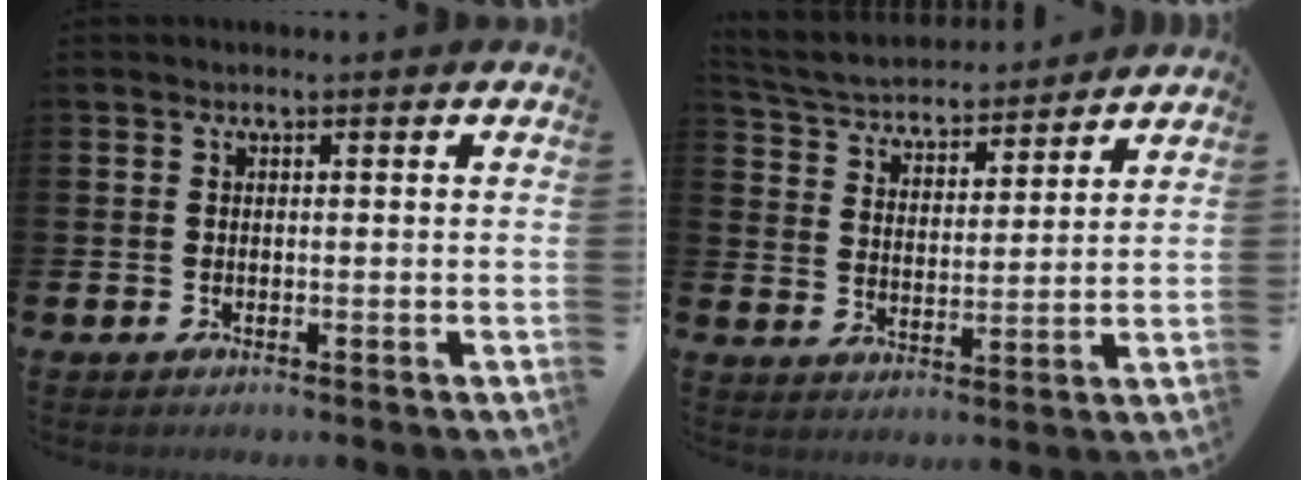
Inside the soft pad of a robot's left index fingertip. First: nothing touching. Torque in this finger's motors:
{"motor_torque": [-0.21, -1.93, -0.05, 0.09]}